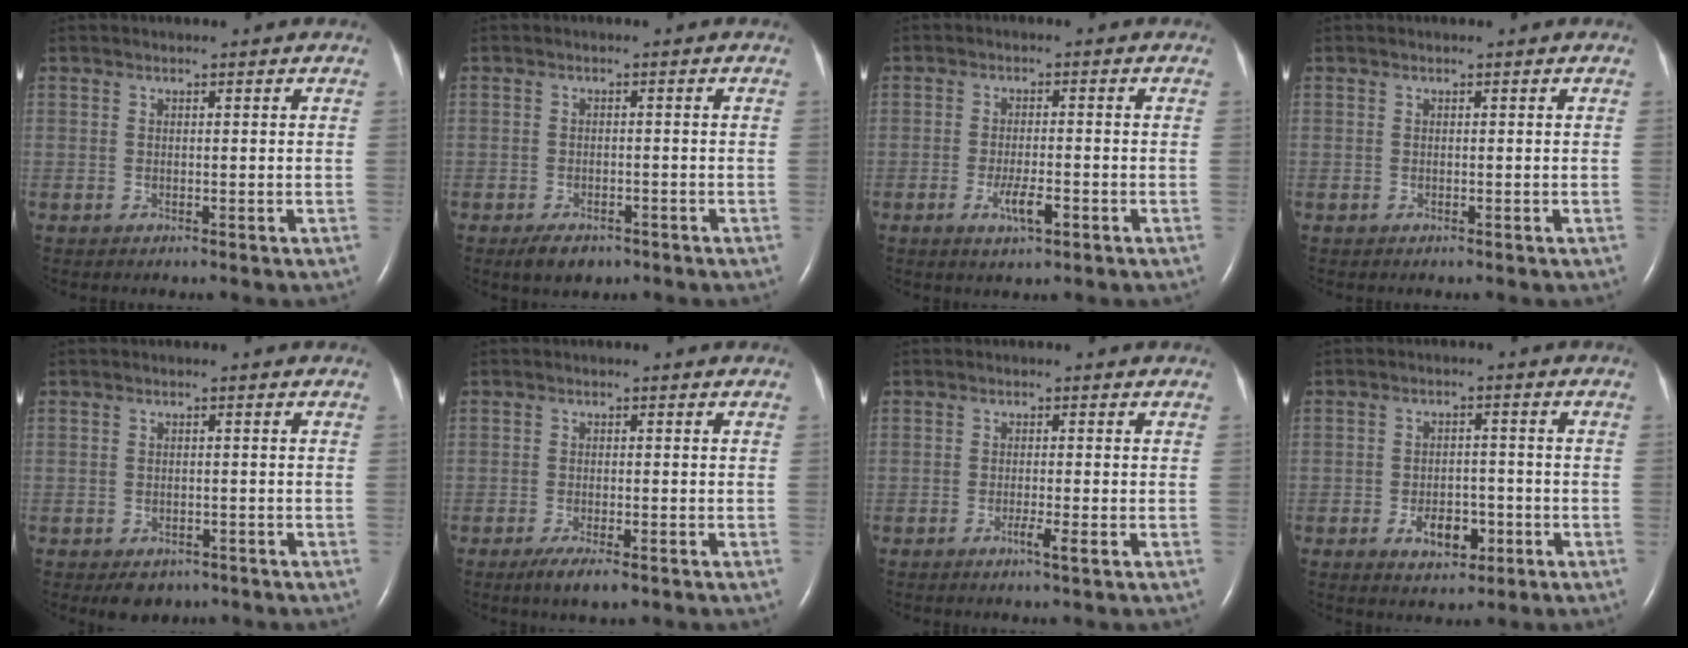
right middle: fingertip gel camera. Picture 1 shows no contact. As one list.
[{"total": 3.5, "force": [-2.4, 1.8, 1.8], "torque": [-0.034, -0.003, -0.030]}, {"total": 3.9, "force": [-1.7, 0.8, 3.4], "torque": [-0.066, -0.003, -0.029]}, {"total": 0.0}, {"total": 3.2, "force": [-2.2, 2.0, 1.1], "torque": [-0.013, 0.001, -0.022]}, {"total": 4.2, "force": [-2.7, 0.9, 3.1], "torque": [-0.056, -0.009, -0.041]}, {"total": 2.0, "force": [-1.0, -0.2, 1.8], "torque": [-0.031, -0.004, -0.017]}, {"total": 5.3, "force": [-2.2, 3.0, 3.7], "torque": [-0.058, 0.003, -0.029]}]